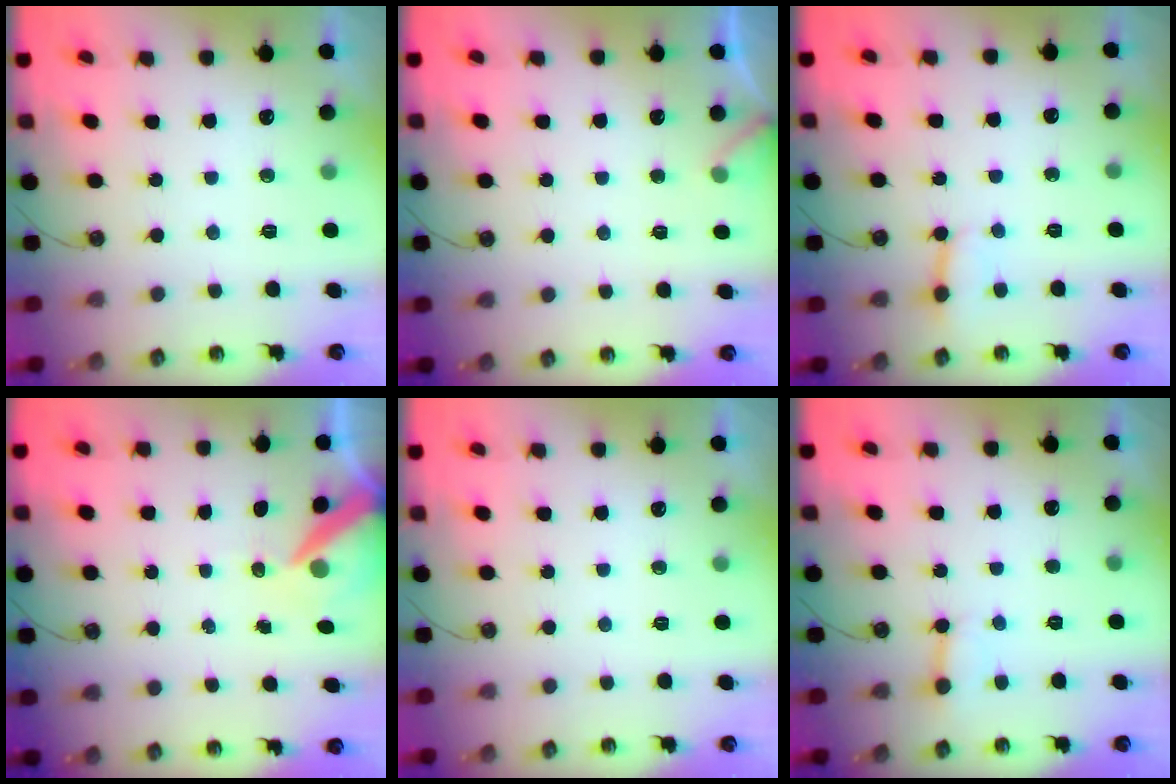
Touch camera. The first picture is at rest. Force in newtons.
{"total": 3.9, "press": 3.9, "slide": 0.5}
{"total": 4.1, "press": 4.1, "slide": 0.7}
{"total": 8.5, "press": 8.4, "slide": 1.2}
{"total": 0.0}
{"total": 2.8, "press": 2.7, "slide": 0.5}